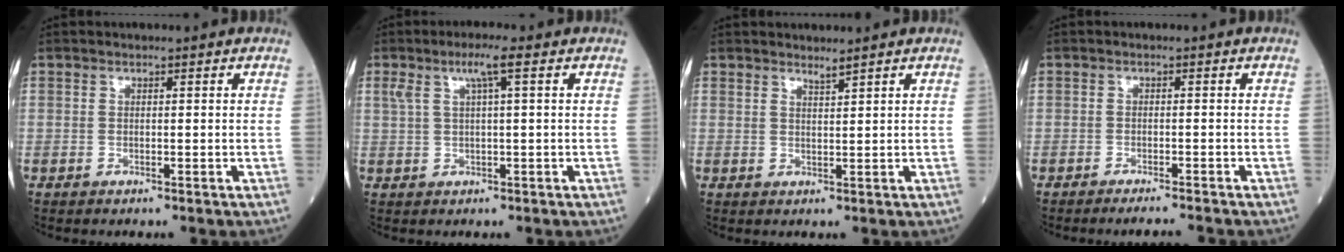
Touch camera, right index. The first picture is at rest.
{"total": 3.5, "force": [1.6, -0.2, 3.1], "torque": [-0.069, 0.016, 0.036]}
{"total": 1.2, "force": [1.1, -0.4, 0.2], "torque": [-0.013, -0.010, 0.025]}
{"total": 3.5, "force": [-3.2, -0.4, 1.2], "torque": [-0.012, -0.008, -0.045]}